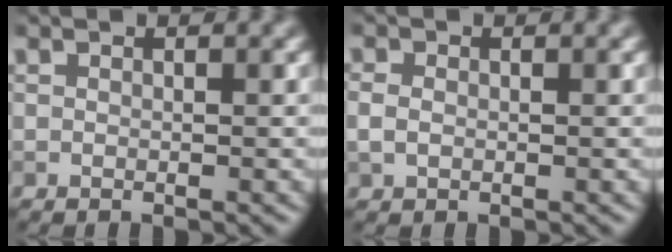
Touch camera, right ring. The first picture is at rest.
{"total": 1.3, "force": [-0.1, 1.1, 0.8], "torque": [-0.018, 0.000, -0.002]}